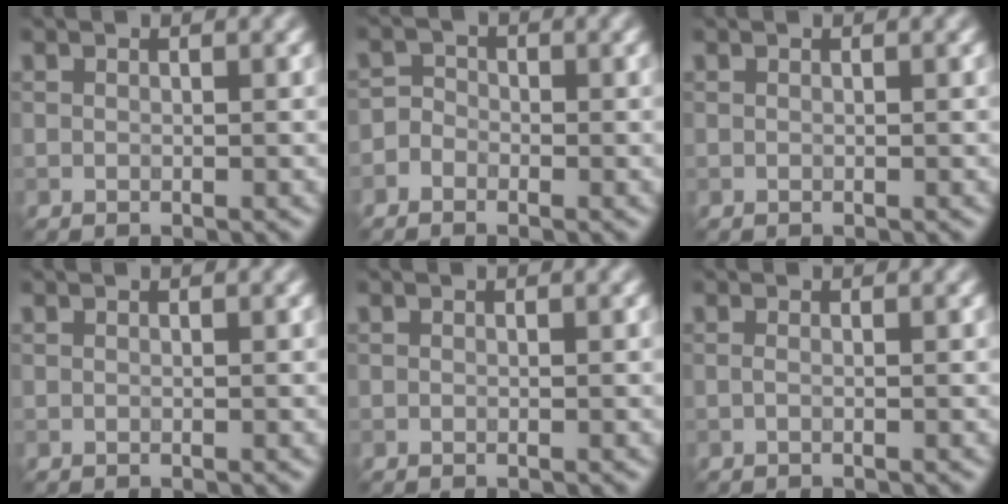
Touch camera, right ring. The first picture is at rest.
{"total": 1.7, "force": [-0.9, 1.4, 0.5], "torque": [0.006, 0.010, -0.024]}
{"total": 0.0}
{"total": 0.0}
{"total": 0.0}
{"total": 0.6, "force": [-0.1, 0.2, 0.5], "torque": [-0.011, -0.003, -0.005]}